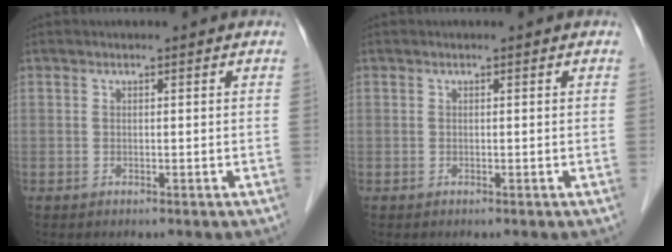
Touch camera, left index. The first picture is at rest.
{"total": 0.0}